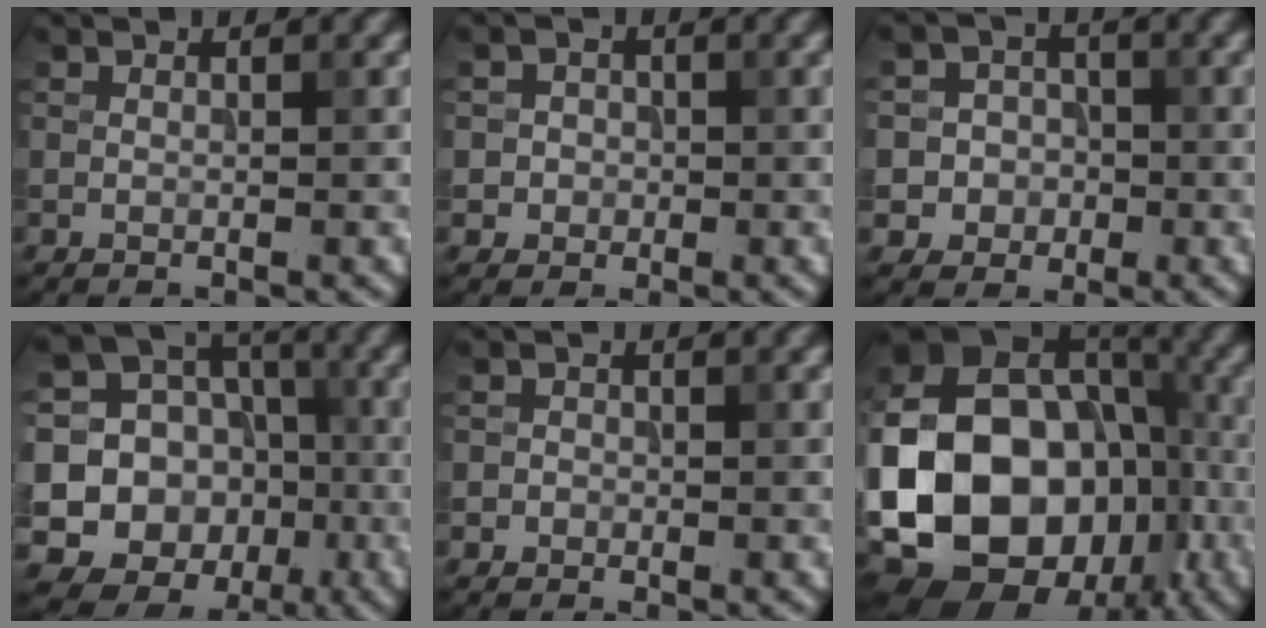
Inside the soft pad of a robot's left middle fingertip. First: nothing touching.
{"total": 2.2, "force": [-0.2, 2.1, 0.4], "torque": [0.015, 0.002, -0.009]}
{"total": 4.6, "force": [-0.9, 4.5, 0.8], "torque": [0.007, 0.016, -0.040]}
{"total": 15.2, "force": [-2.2, 14.4, 4.4], "torque": [-0.120, 0.000, -0.031]}
{"total": 0.8, "force": [-0.2, 0.8, 0.0], "torque": [0.011, -0.002, -0.007]}
{"total": 20.1, "force": [-4.9, 15.7, 11.4], "torque": [-0.219, -0.009, -0.082]}